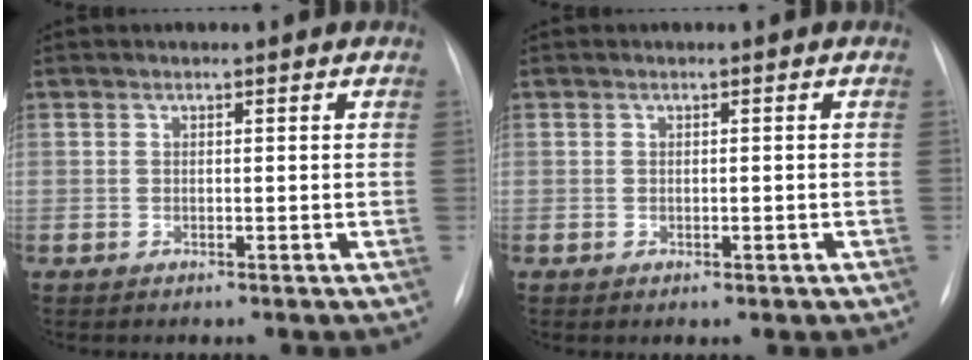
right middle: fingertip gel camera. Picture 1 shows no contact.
{"total": 1.1, "force": [-0.5, 0.6, 0.8], "torque": [-0.012, -0.002, 0.000]}